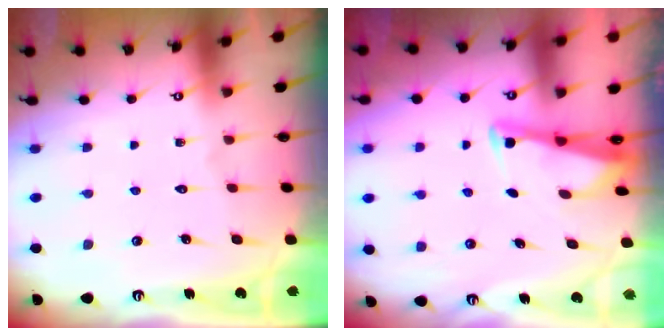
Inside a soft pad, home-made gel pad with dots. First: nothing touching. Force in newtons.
{"total": 2.9, "press": 2.9, "slide": 0.3}